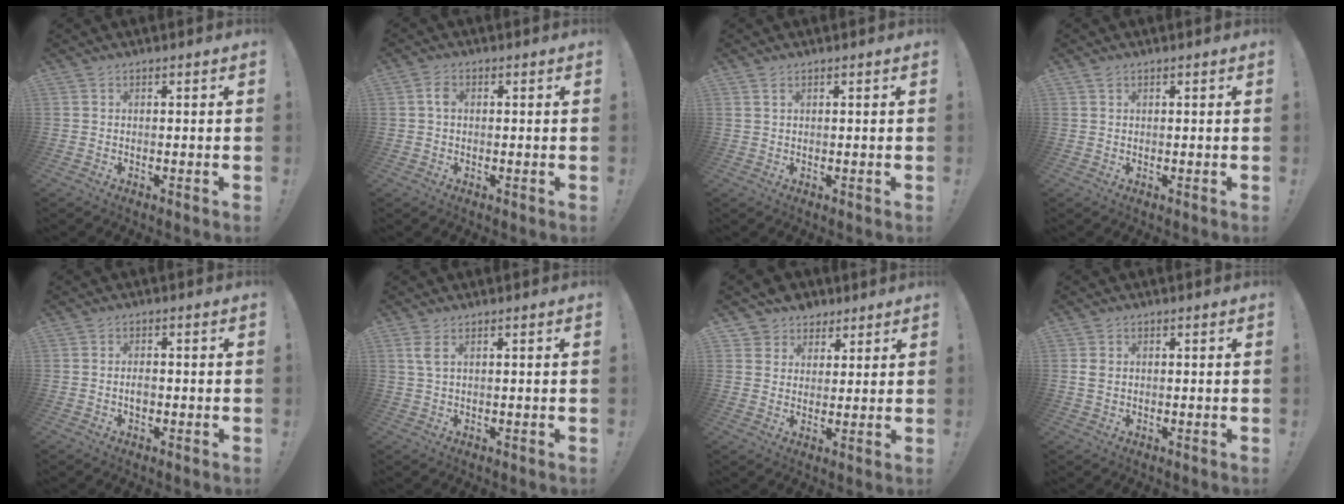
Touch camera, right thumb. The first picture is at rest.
{"total": 2.7, "force": [0.3, 1.9, 1.9], "torque": [-0.034, 0.007, 0.004]}
{"total": 1.3, "force": [0.7, 0.5, 1.0], "torque": [-0.018, 0.001, 0.012]}
{"total": 1.0, "force": [0.7, 0.7, 0.2], "torque": [-0.001, -0.001, 0.012]}
{"total": 2.4, "force": [-0.7, 1.5, 1.7], "torque": [-0.014, -0.001, -0.017]}
{"total": 3.3, "force": [1.4, 1.0, 2.8], "torque": [-0.055, -0.001, 0.025]}
{"total": 6.1, "force": [3.2, 5.2, 0.4], "torque": [-0.005, -0.023, 0.064]}
{"total": 2.5, "force": [0.4, 1.8, 1.6], "torque": [-0.022, 0.003, 0.007]}